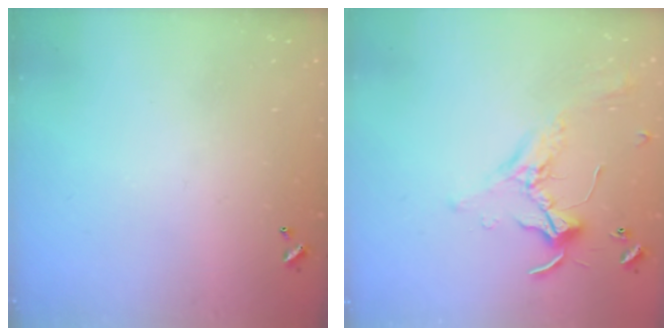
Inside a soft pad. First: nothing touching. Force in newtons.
{"total": 1.7, "press": 1.6, "slide": 0.2}